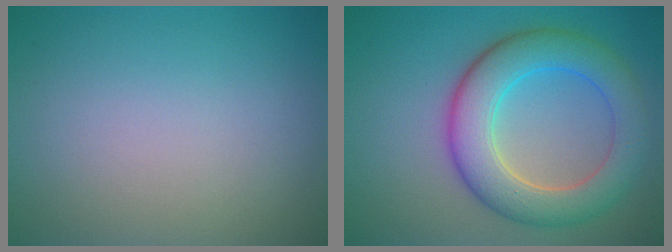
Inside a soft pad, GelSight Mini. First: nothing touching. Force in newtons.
{"total": 7.3, "press": 7.3, "slide": 0.2}